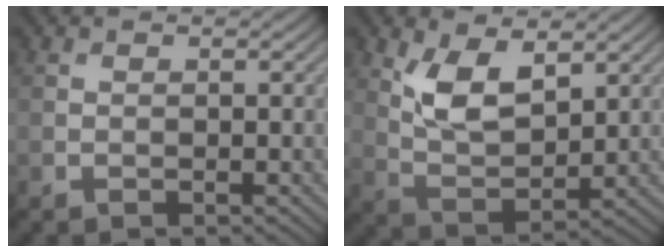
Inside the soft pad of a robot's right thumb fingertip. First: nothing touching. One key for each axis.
{"total": 7.3, "fx": 3.4, "fy": 3.4, "fz": 5.4, "tx": -0.117, "ty": -0.010, "tz": 0.068}